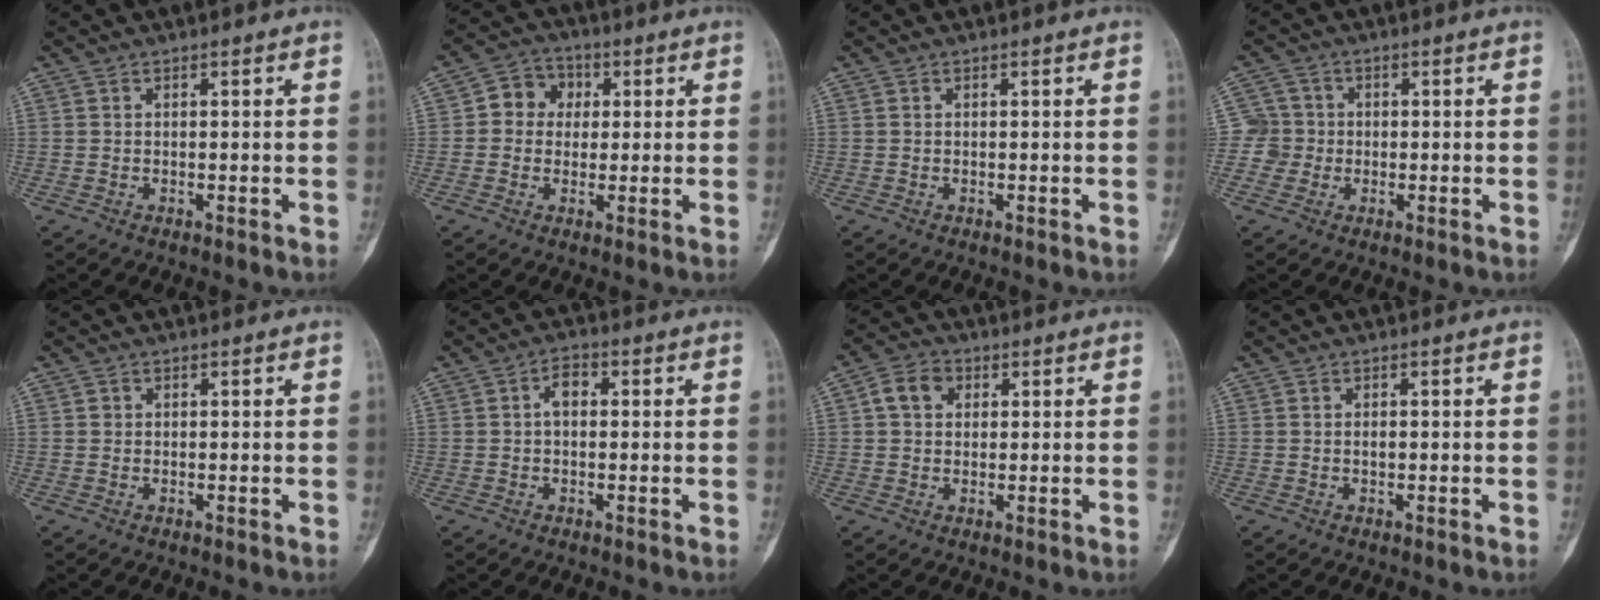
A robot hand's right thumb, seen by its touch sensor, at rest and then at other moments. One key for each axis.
{"total": 6.6, "fx": 1.0, "fy": 5.8, "fz": 2.9, "tx": -0.011, "ty": 0.011, "tz": 0.004}
{"total": 0.0}
{"total": 4.2, "fx": -0.6, "fy": 4.2, "fz": 0.0, "tx": 0.030, "ty": 0.013, "tz": -0.020}
{"total": 0.6, "fx": 0.1, "fy": 0.6, "fz": 0.1, "tx": 0.001, "ty": 0.002, "tz": 0.002}
{"total": 3.3, "fx": 0.3, "fy": 2.1, "fz": 2.6, "tx": -0.033, "ty": 0.012, "tz": -0.001}
{"total": 5.3, "fx": 1.4, "fy": 4.2, "fz": 3.0, "tx": -0.041, "ty": 0.008, "tz": 0.019}
{"total": 0.7, "fx": 0.0, "fy": 0.4, "fz": 0.6, "tx": -0.010, "ty": 0.001, "tz": -0.001}